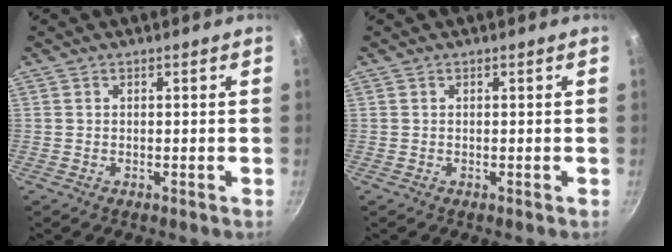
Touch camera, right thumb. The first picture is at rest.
{"total": 0.0}